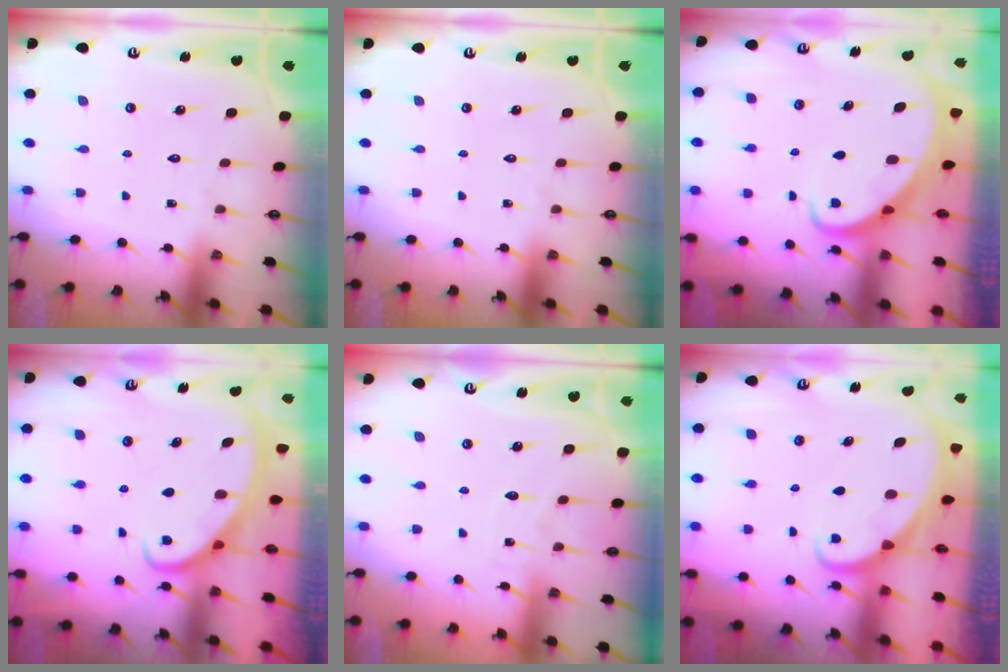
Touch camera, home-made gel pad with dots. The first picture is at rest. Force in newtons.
{"total": 0.0}
{"total": 3.1, "press": 3.1, "slide": 0.4}
{"total": 2.7, "press": 2.7, "slide": 0.4}
{"total": 3.3, "press": 3.3, "slide": 0.4}
{"total": 1.7, "press": 1.6, "slide": 0.1}